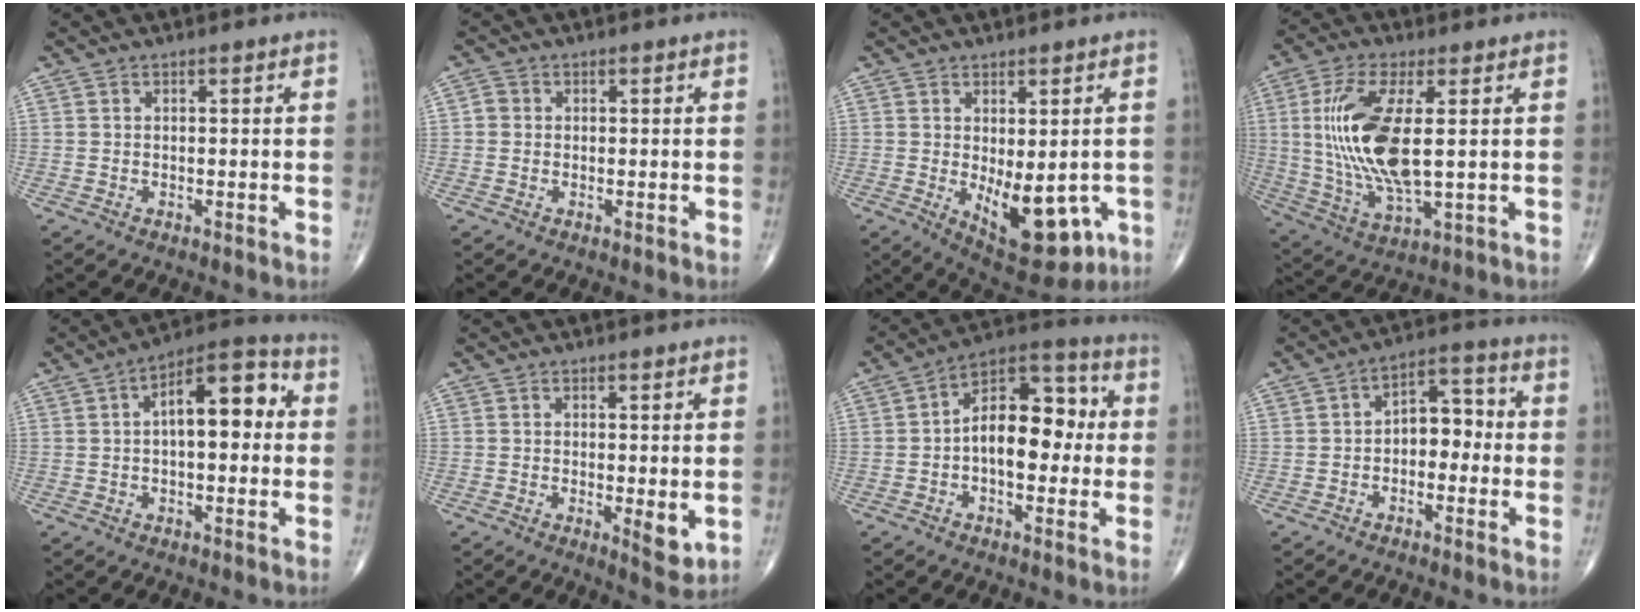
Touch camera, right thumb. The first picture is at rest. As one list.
[{"total": 1.6, "force": [0.0, 1.5, 0.6], "torque": [-0.003, 0.004, -0.003]}, {"total": 12.6, "force": [-2.7, 6.2, 10.6], "torque": [-0.120, -0.010, -0.016]}, {"total": 16.6, "force": [1.9, 6.1, 15.4], "torque": [-0.331, -0.014, 0.044]}, {"total": 11.9, "force": [1.6, 5.5, 10.5], "torque": [-0.138, 0.034, 0.013]}, {"total": 4.1, "force": [-0.5, 1.3, 3.8], "torque": [-0.053, -0.013, -0.007]}, {"total": 13.4, "force": [-0.2, 7.9, 10.9], "torque": [-0.137, 0.039, -0.016]}, {"total": 7.2, "force": [-1.0, 4.7, 5.3], "torque": [-0.051, 0.035, -0.030]}]